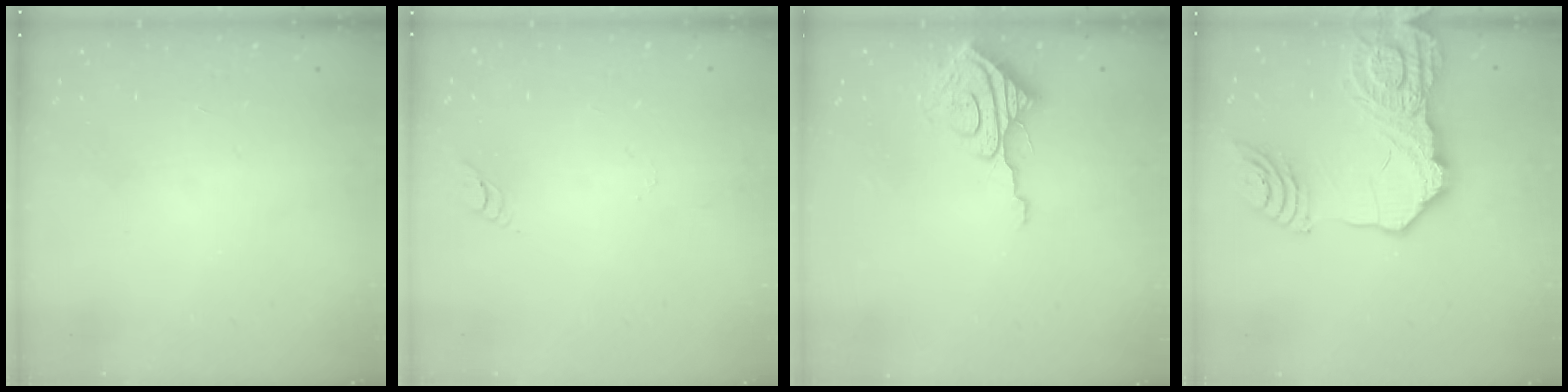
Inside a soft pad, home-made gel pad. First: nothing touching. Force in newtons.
{"total": 3.1, "press": 3.1, "slide": 0.3}
{"total": 11.0, "press": 11.0, "slide": 1.2}
{"total": 25.1, "press": 24.9, "slide": 3.2}